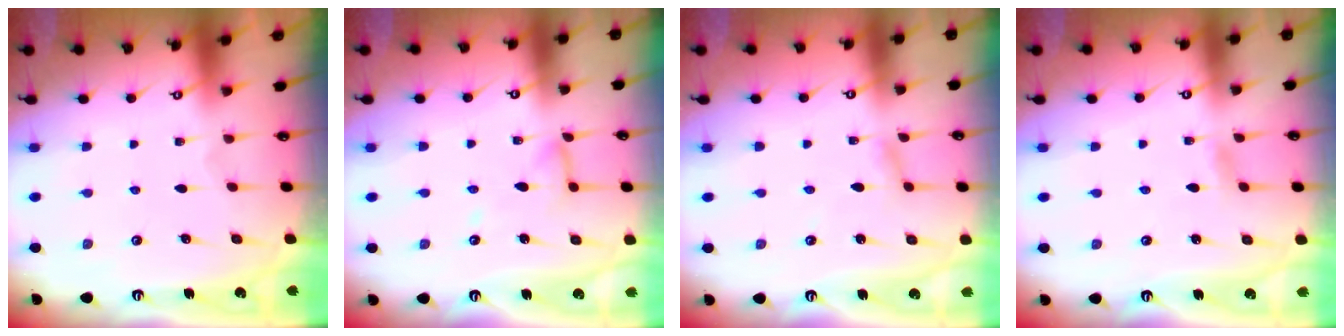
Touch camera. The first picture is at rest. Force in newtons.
{"total": 7.0, "press": 7.0, "slide": 0.5}
{"total": 2.5, "press": 2.5, "slide": 0.1}
{"total": 2.4, "press": 2.4, "slide": 0.3}